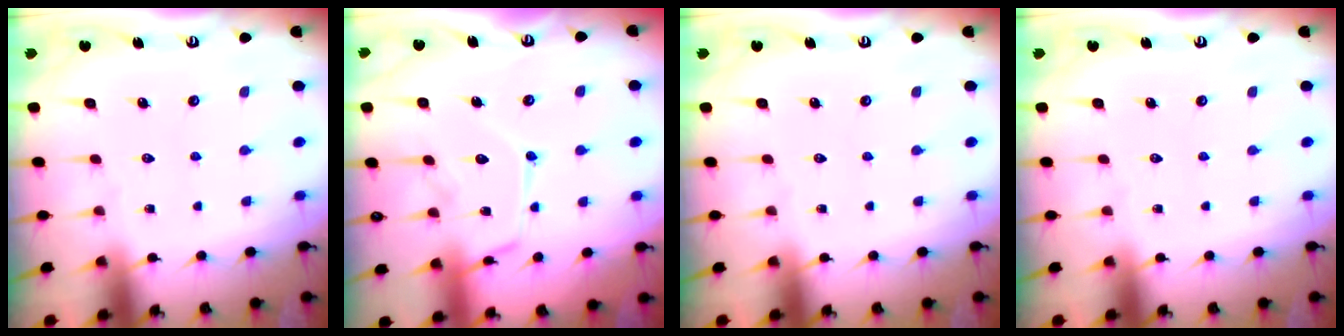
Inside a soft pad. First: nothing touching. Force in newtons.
{"total": 12.9, "press": 12.8, "slide": 0.9}
{"total": 0.0}
{"total": 0.0}